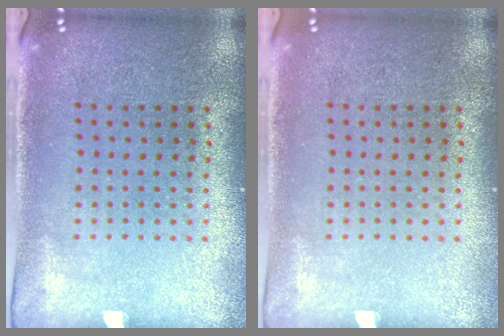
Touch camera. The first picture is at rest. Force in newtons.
{"total": 0.0}